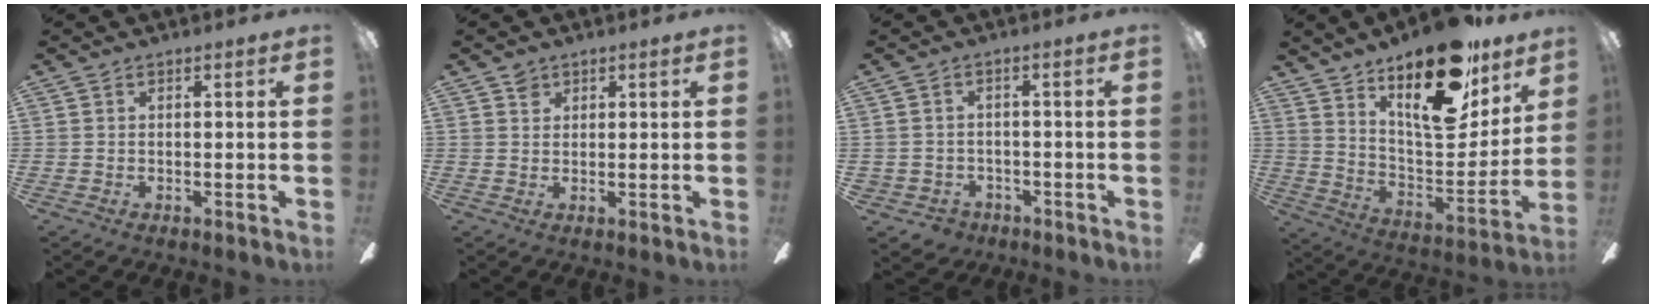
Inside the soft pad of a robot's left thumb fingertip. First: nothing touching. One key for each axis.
{"total": 2.1, "fx": 1.4, "fy": 1.4, "fz": 0.5, "tx": -0.003, "ty": -0.002, "tz": 0.026}
{"total": 2.8, "fx": -0.9, "fy": 2.6, "fz": 0.1, "tx": -0.015, "ty": 0.002, "tz": -0.020}
{"total": 22.8, "fx": 15.6, "fy": 9.2, "fz": 13.9, "tx": -0.198, "ty": -0.101, "tz": 0.265}